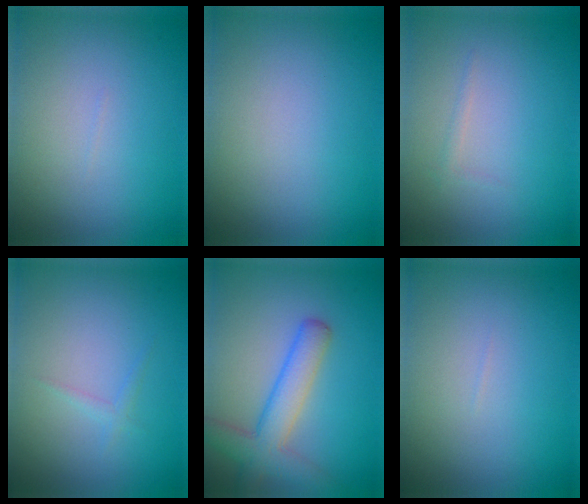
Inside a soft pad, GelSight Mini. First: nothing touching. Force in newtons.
{"total": 0.0}
{"total": 0.6, "press": 0.6, "slide": 0.1}
{"total": 0.8, "press": 0.8, "slide": 0.1}
{"total": 4.8, "press": 4.8, "slide": 0.4}
{"total": 0.0}